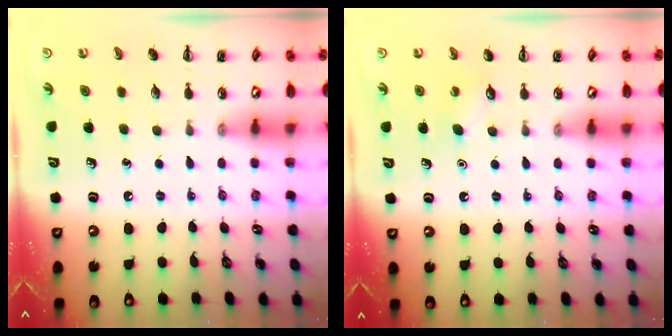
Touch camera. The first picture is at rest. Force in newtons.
{"total": 2.9, "press": 2.8, "slide": 0.7}